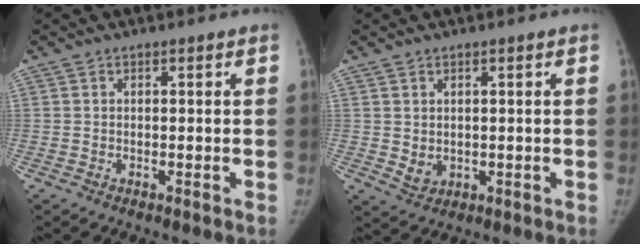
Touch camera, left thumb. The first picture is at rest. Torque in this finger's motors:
{"motor_torque": [0.09, 0.47, 0.29, 0.30, 0.00]}